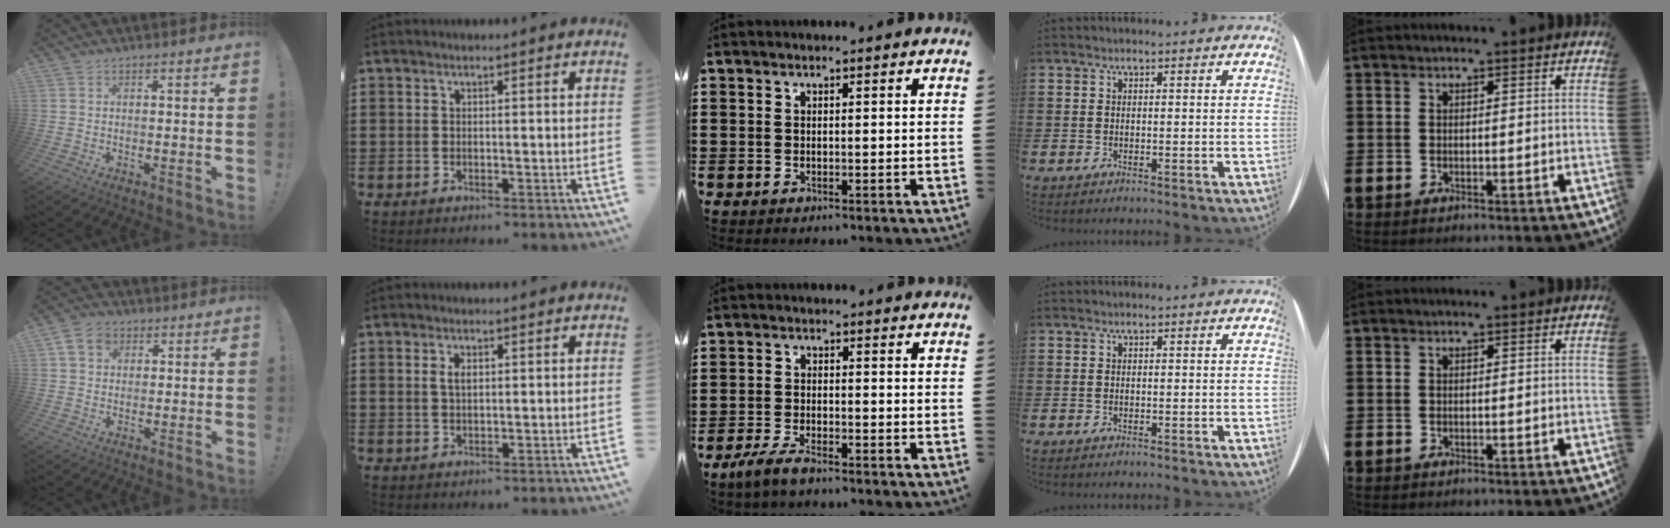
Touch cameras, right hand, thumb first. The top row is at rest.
{"thumb": {"total": 6.5, "force": [2.8, 4.9, 3.1], "torque": [-0.048, 0.000, 0.055]}, "index": {"total": 2.0, "force": [0.5, 0.9, 1.7], "torque": [-0.036, 0.006, 0.007]}, "middle": {"total": 3.2, "force": [-2.3, 0.7, 2.1], "torque": [-0.048, 0.002, -0.048]}}